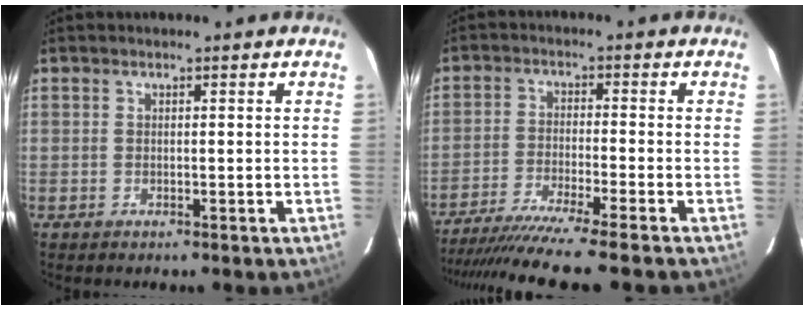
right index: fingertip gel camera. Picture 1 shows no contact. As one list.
[{"total": 13.7, "force": [-11.7, -1.9, 6.9], "torque": [-0.092, -0.038, -0.183]}]